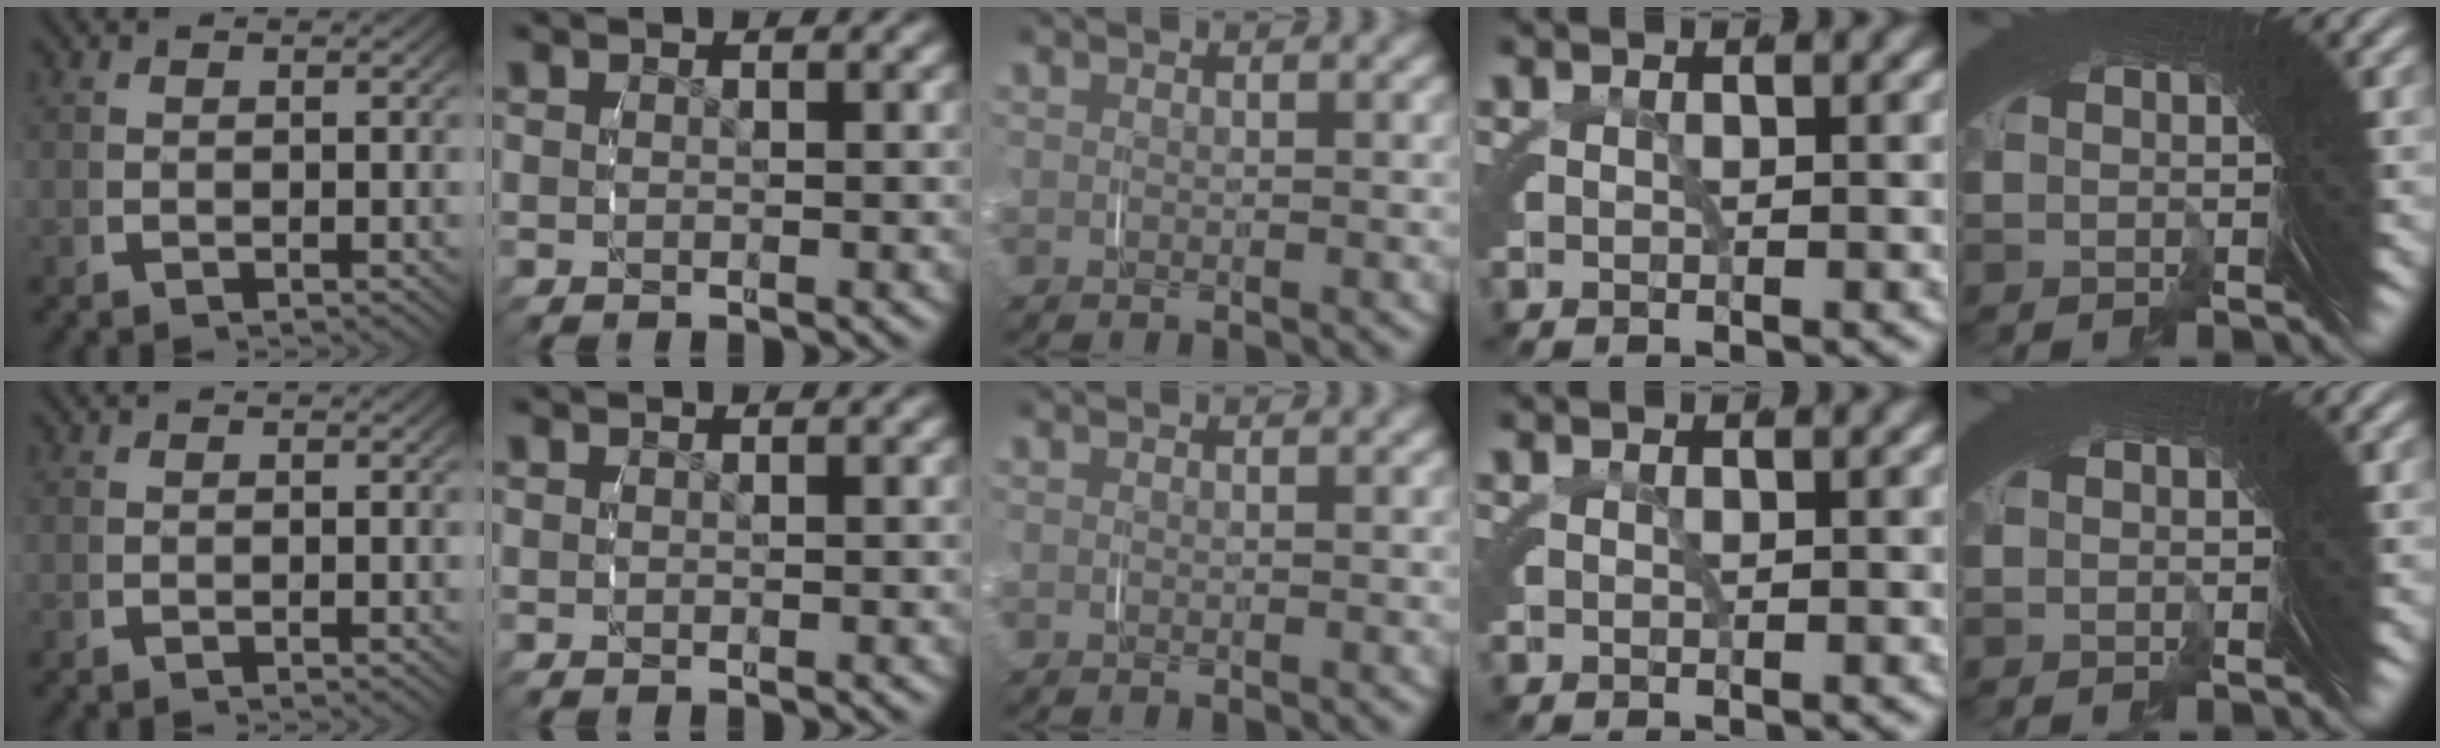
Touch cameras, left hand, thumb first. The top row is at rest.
{}